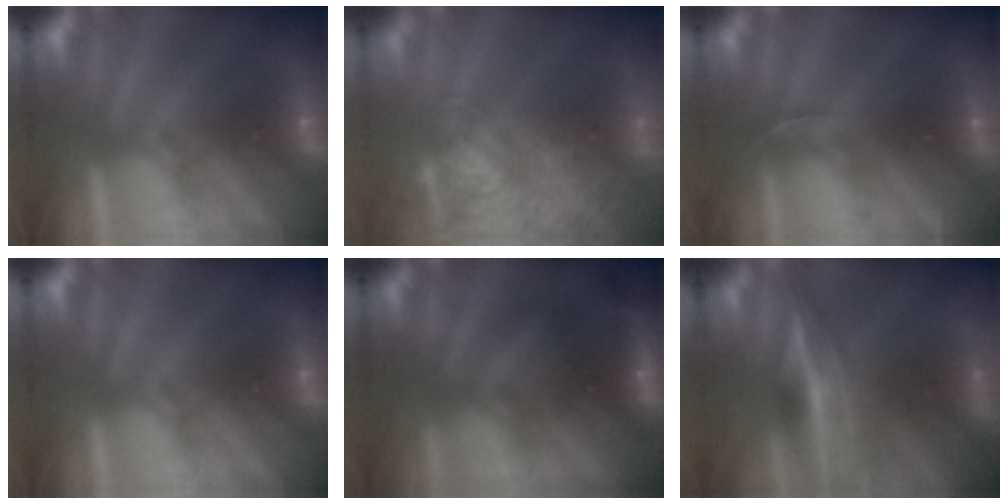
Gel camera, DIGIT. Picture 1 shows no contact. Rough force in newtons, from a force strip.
{"total": 11.5}
{"total": 2.7}
{"total": 0.0}
{"total": 7.8}
{"total": 7.2}